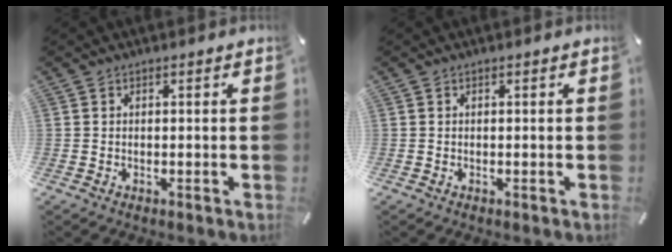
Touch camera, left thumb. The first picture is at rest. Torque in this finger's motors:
{"motor_torque": [0.00, 0.00, 0.00, 0.00, 0.00]}